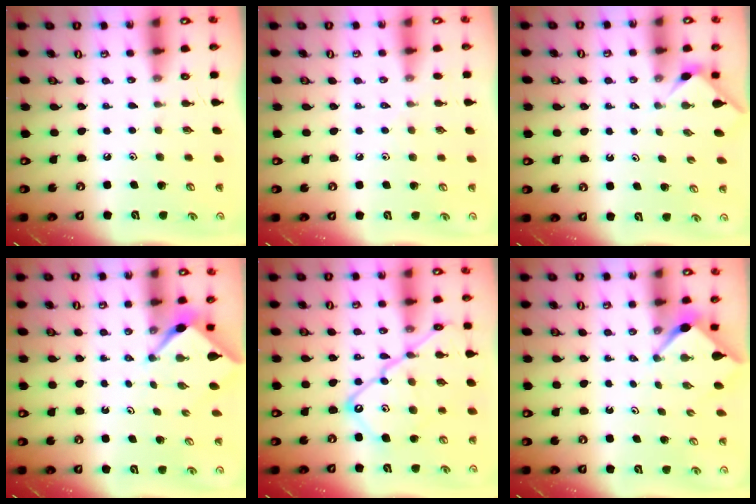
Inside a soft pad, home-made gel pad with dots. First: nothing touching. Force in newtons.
{"total": 3.6, "press": 3.5, "slide": 0.6}
{"total": 2.5, "press": 2.5, "slide": 0.4}
{"total": 2.1, "press": 2.1, "slide": 0.3}
{"total": 16.7, "press": 16.6, "slide": 1.8}
{"total": 2.7, "press": 2.7, "slide": 0.3}